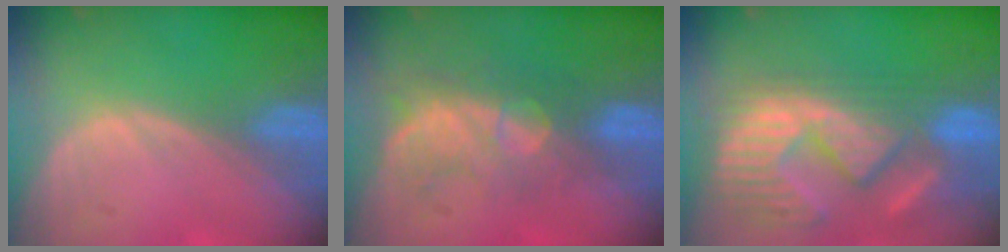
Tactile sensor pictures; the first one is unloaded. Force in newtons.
{"total": 8.3, "press": 7.6, "slide": 3.3}
{"total": 13.7, "press": 12.2, "slide": 6.2}